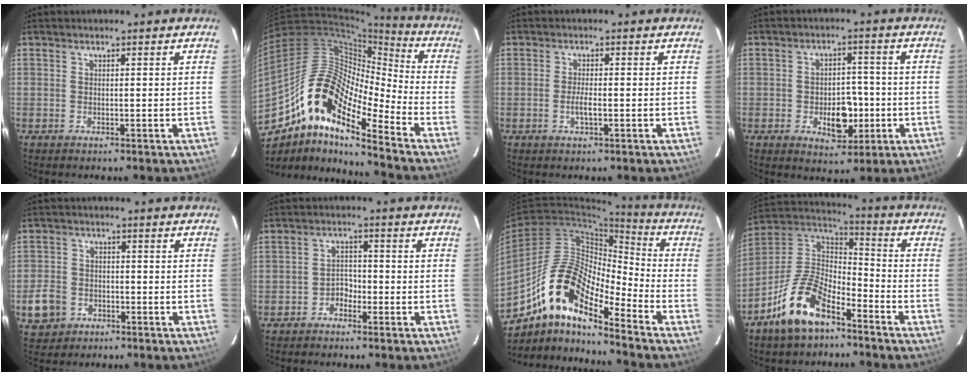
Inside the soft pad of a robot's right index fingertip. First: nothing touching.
{"total": 18.2, "force": [-11.4, 5.1, 13.2], "torque": [-0.219, -0.004, -0.234]}
{"total": 2.3, "force": [-0.8, 0.4, 2.2], "torque": [-0.043, -0.004, -0.015]}
{"total": 7.9, "force": [-2.2, 5.0, 5.7], "torque": [-0.100, 0.006, -0.019]}
{"total": 6.9, "force": [-3.1, 5.7, 2.4], "torque": [-0.072, 0.012, -0.050]}
{"total": 2.9, "force": [-2.0, 1.9, 1.0], "torque": [-0.023, 0.010, -0.032]}
{"total": 16.0, "force": [-10.9, 4.6, 10.8], "torque": [-0.187, 0.004, -0.218]}
{"total": 15.5, "force": [-9.7, 7.1, 9.8], "torque": [-0.212, 0.010, -0.182]}